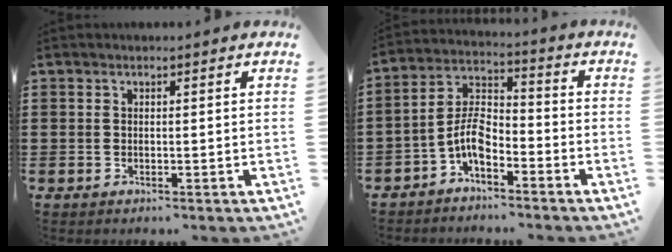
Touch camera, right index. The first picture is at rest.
{"total": 6.2, "force": [-3.4, 2.8, 4.4], "torque": [-0.106, 0.006, -0.073]}